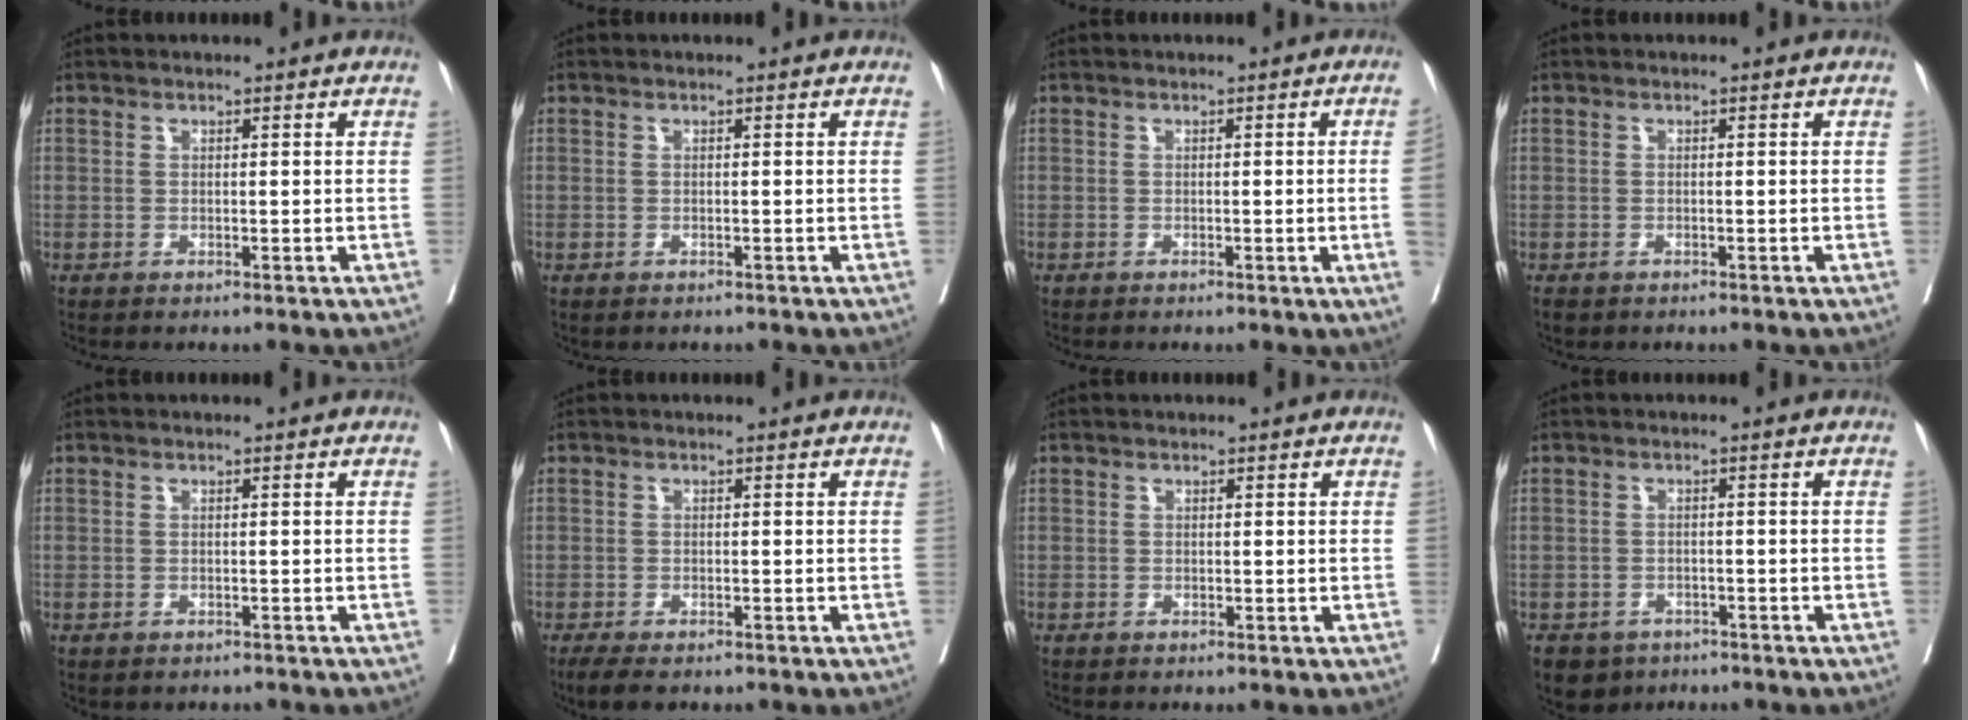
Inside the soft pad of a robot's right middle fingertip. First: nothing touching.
{"total": 0.7, "force": [-0.6, 0.3, 0.1], "torque": [-0.008, -0.001, -0.012]}
{"total": 3.0, "force": [-0.4, -1.3, 2.6], "torque": [-0.033, -0.004, -0.002]}
{"total": 2.9, "force": [-2.3, 1.4, 1.1], "torque": [-0.021, -0.008, -0.034]}
{"total": 1.6, "force": [-1.4, 0.7, 0.3], "torque": [-0.007, -0.002, -0.019]}
{"total": 3.9, "force": [-2.9, 1.4, 2.1], "torque": [-0.038, -0.010, -0.045]}
{"total": 0.0}
{"total": 4.9, "force": [-3.5, 3.3, 0.8], "torque": [-0.009, 0.002, -0.053]}